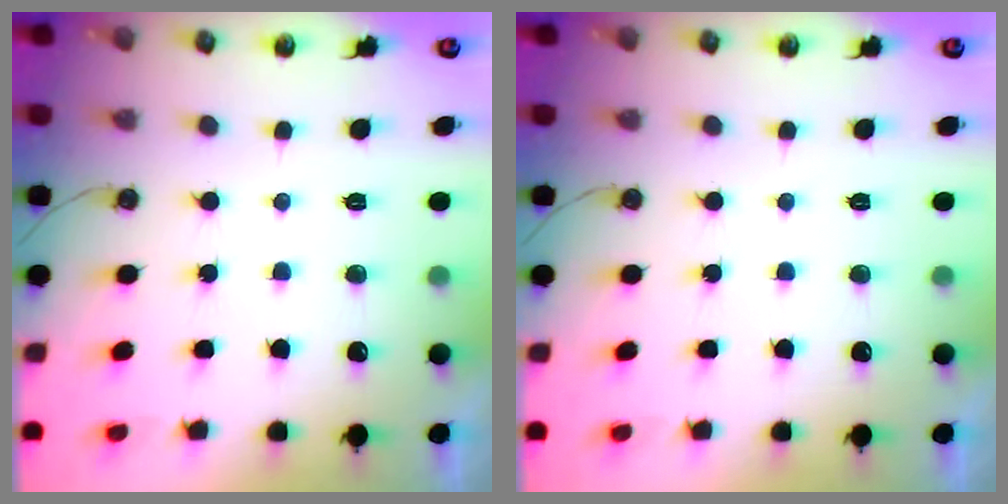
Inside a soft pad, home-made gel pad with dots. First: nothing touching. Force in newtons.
{"total": 0.0}